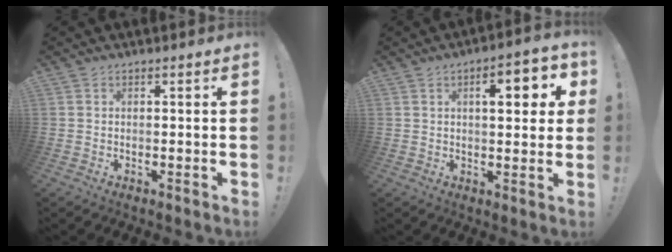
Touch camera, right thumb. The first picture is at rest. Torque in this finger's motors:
{"motor_torque": [0.75, 1.34, 0.62, 0.62, 0.20]}